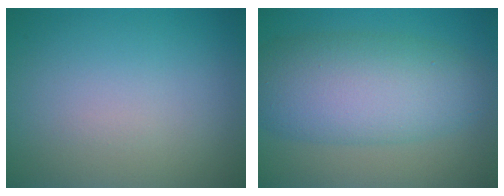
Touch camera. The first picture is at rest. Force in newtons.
{"total": 8.5, "press": 8.5, "slide": 0.1}